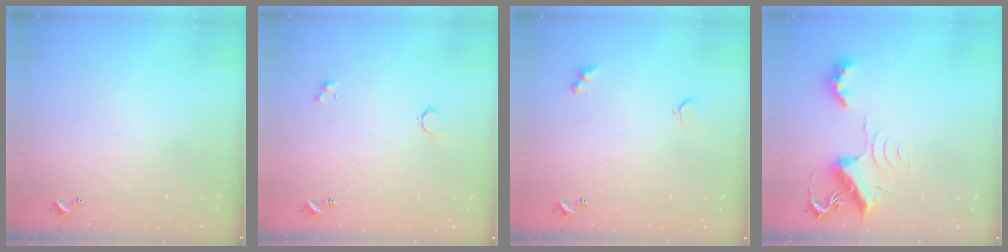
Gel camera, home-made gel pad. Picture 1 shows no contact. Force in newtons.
{"total": 2.6, "press": 2.5, "slide": 0.6}
{"total": 3.2, "press": 3.2, "slide": 0.3}
{"total": 10.3, "press": 10.2, "slide": 1.0}